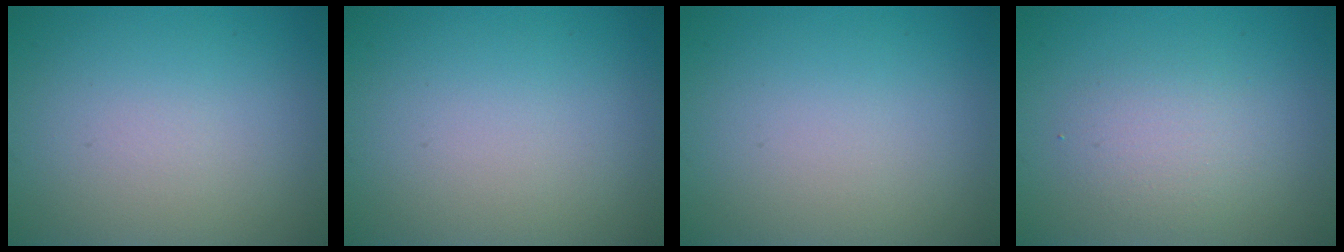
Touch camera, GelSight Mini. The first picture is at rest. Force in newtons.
{"total": 0.0}
{"total": 0.0}
{"total": 2.3, "press": 2.3, "slide": 0.2}